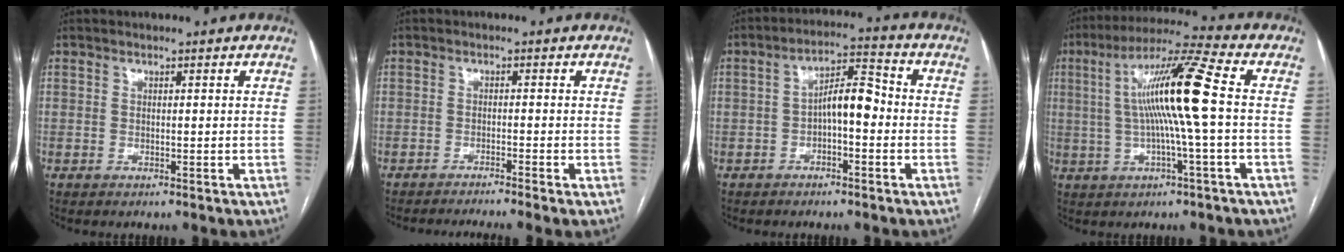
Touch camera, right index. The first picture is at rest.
{"total": 6.0, "force": [-5.0, -1.3, 2.9], "torque": [-0.028, -0.004, -0.074]}
{"total": 6.4, "force": [-1.1, 2.2, 5.9], "torque": [-0.100, 0.029, -0.019]}
{"total": 13.3, "force": [0.7, -0.8, 13.2], "torque": [-0.239, 0.017, 0.008]}